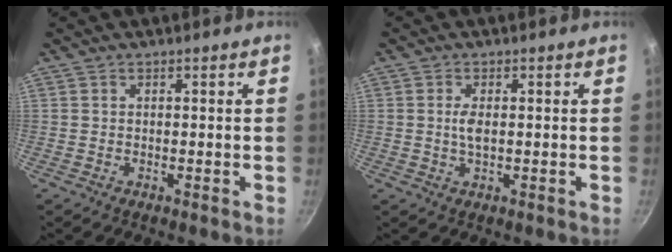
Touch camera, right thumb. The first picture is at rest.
{"total": 2.6, "force": [0.2, 1.1, 2.3], "torque": [-0.048, -0.001, 0.004]}